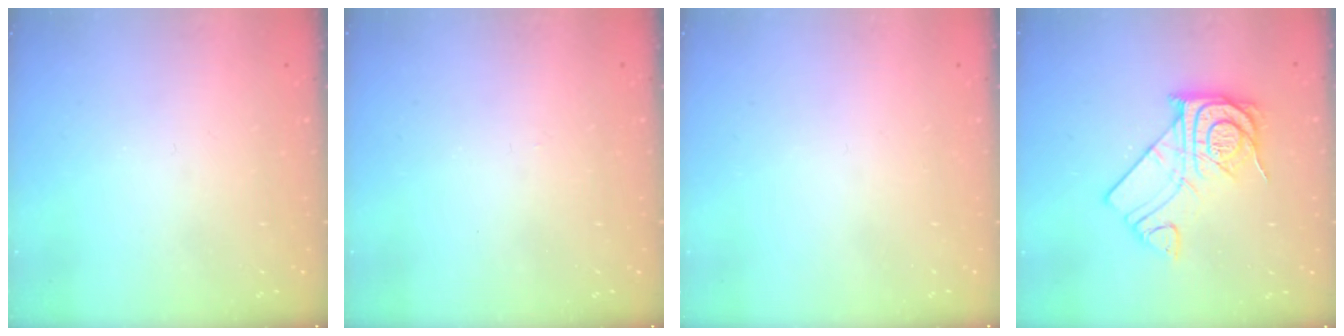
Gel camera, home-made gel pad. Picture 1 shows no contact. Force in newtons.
{"total": 2.4, "press": 2.4, "slide": 0.4}
{"total": 1.7, "press": 1.6, "slide": 0.1}
{"total": 14.3, "press": 14.3, "slide": 1.3}